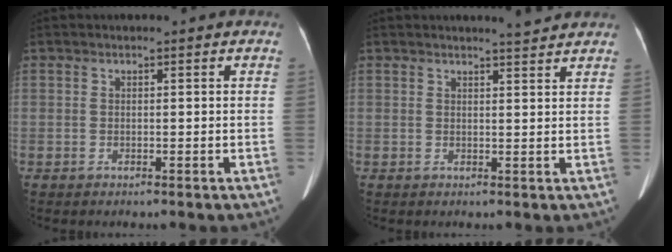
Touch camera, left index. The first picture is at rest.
{"total": 2.8, "force": [2.6, -0.3, 0.7], "torque": [-0.015, -0.005, 0.033]}